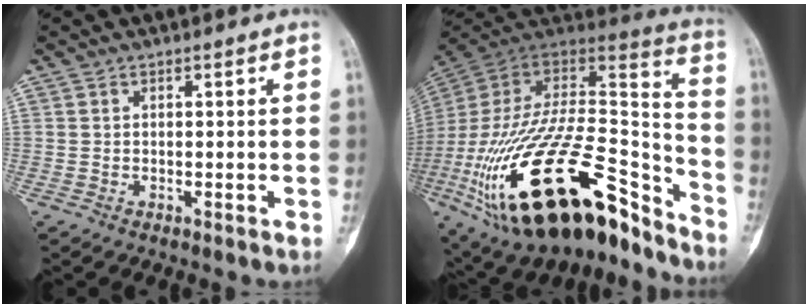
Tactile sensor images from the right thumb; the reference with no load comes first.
{"total": 39.8, "force": [-21.3, 16.6, 29.2], "torque": [-0.528, 0.043, -0.351]}